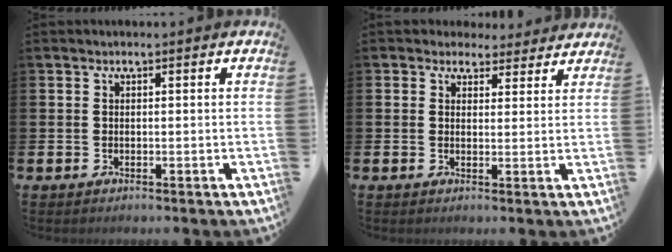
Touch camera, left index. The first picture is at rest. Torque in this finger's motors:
{"motor_torque": [1.86, -0.28, 0.24, 0.02]}